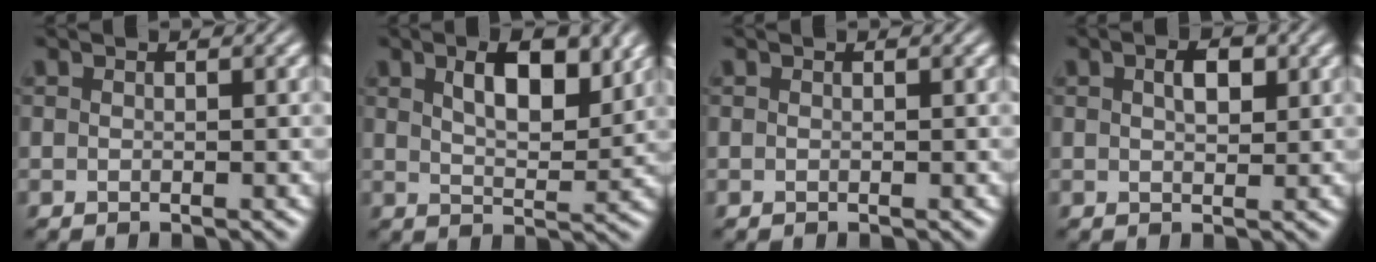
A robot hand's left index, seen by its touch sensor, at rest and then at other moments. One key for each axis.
{"total": 5.6, "fx": 2.6, "fy": 2.2, "fz": 4.4, "tx": -0.071, "ty": 0.000, "tz": 0.043}
{"total": 0.0}
{"total": 2.3, "fx": 0.8, "fy": 1.2, "fz": 1.8, "tx": -0.030, "ty": 0.003, "tz": 0.013}